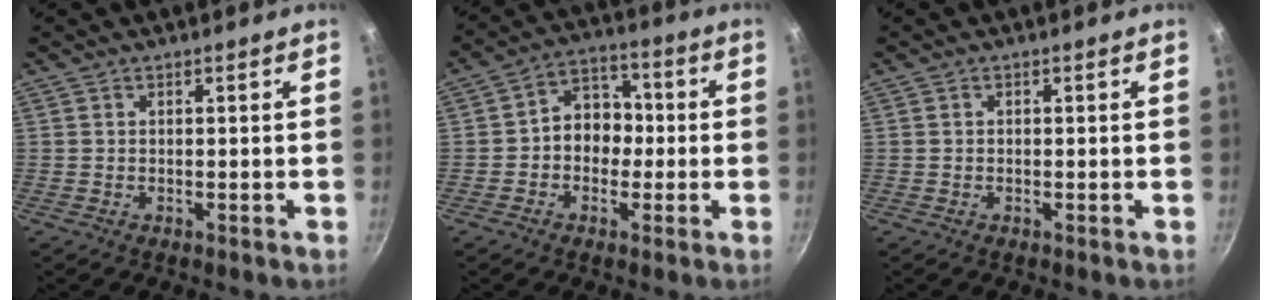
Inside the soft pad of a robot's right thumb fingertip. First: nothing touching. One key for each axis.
{"total": 8.5, "fx": -0.8, "fy": 6.9, "fz": 4.9, "tx": -0.024, "ty": 0.030, "tz": -0.028}
{"total": 0.0}